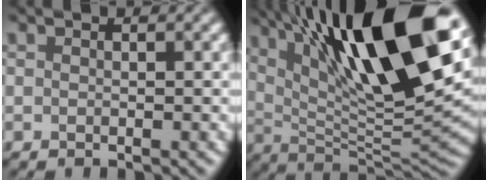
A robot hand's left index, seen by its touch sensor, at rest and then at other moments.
{"total": 18.0, "force": [8.0, 5.0, 15.3], "torque": [-0.244, 0.004, 0.144]}